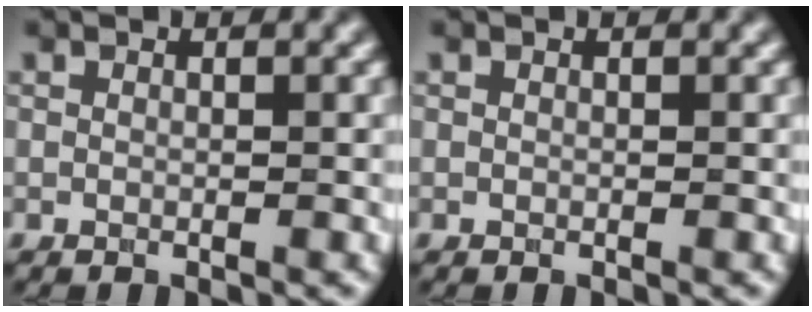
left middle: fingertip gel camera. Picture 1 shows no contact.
{"total": 0.0}